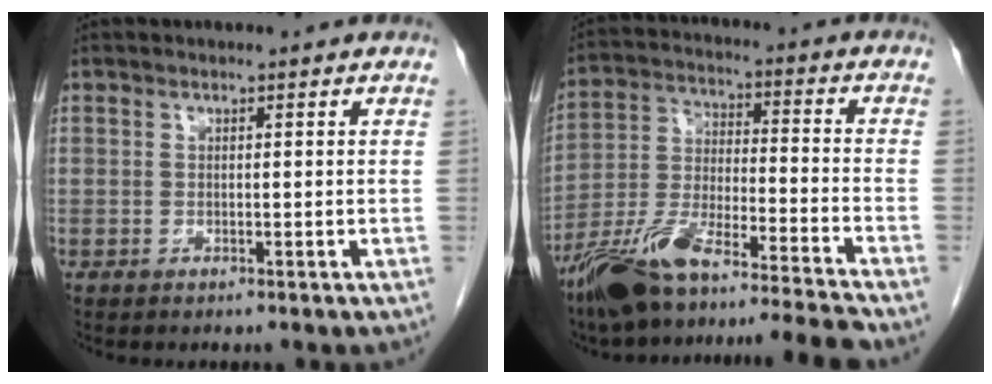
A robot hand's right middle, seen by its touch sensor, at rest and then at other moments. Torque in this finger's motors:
{"motor_torque": [1.08, -1.06, 0.21, 0.08]}